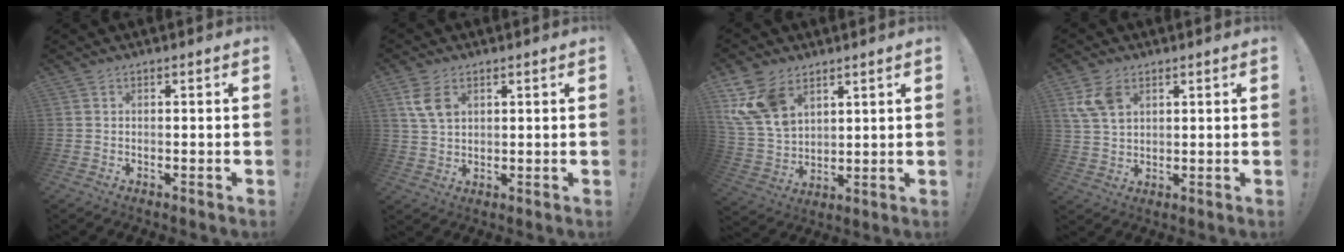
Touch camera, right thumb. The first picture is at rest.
{"total": 7.0, "force": [3.0, 4.5, 4.5], "torque": [-0.076, -0.011, 0.057]}
{"total": 14.0, "force": [7.3, 9.4, 7.4], "torque": [-0.164, -0.037, 0.146]}
{"total": 7.9, "force": [3.8, 5.1, 4.8], "torque": [-0.102, -0.006, 0.073]}